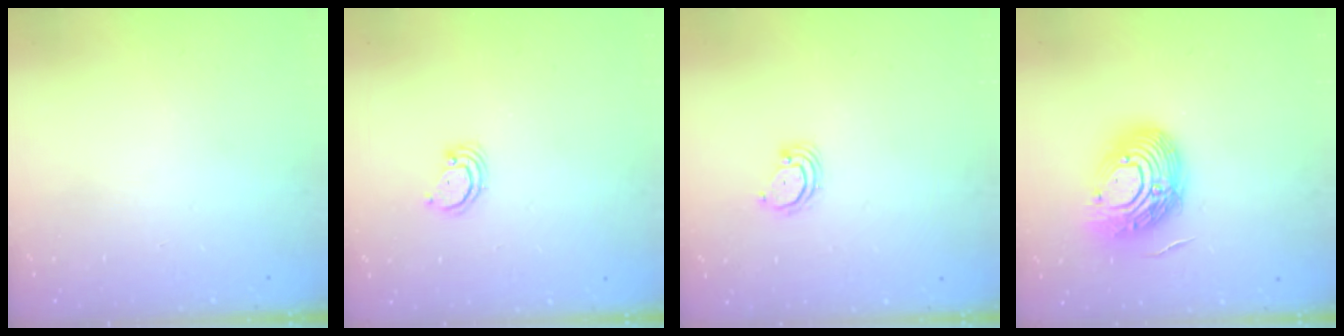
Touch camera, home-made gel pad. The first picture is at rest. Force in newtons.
{"total": 2.6, "press": 2.6, "slide": 0.2}
{"total": 2.9, "press": 2.9, "slide": 0.3}
{"total": 16.2, "press": 16.1, "slide": 1.8}